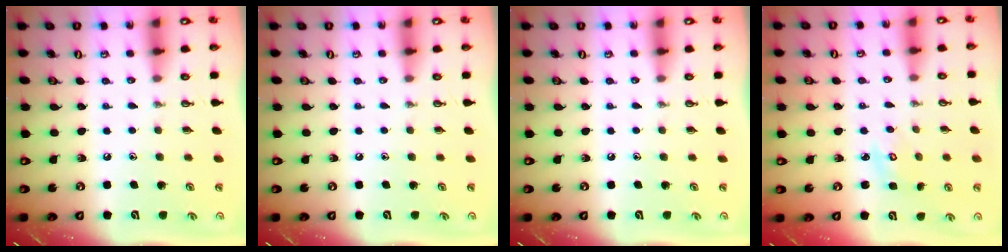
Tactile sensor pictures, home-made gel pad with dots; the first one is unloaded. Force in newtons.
{"total": 0.0}
{"total": 0.0}
{"total": 2.6, "press": 2.6, "slide": 0.2}